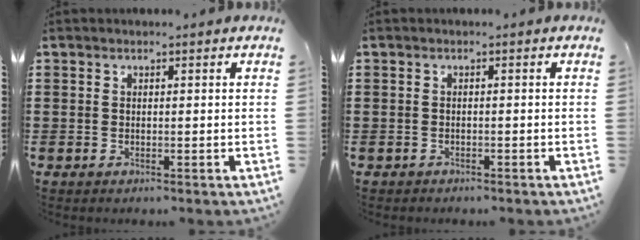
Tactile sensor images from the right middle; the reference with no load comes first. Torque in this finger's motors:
{"motor_torque": [-0.39, 0.40, -0.03, -0.01]}